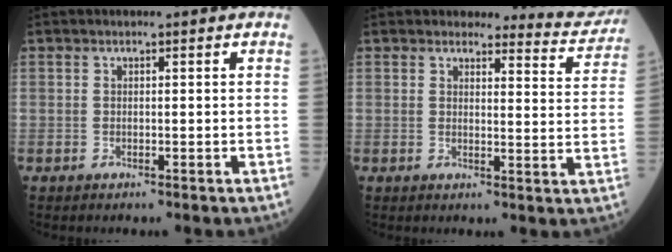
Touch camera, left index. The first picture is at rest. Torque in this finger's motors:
{"motor_torque": [0.49, -0.58, 0.11, 0.00]}